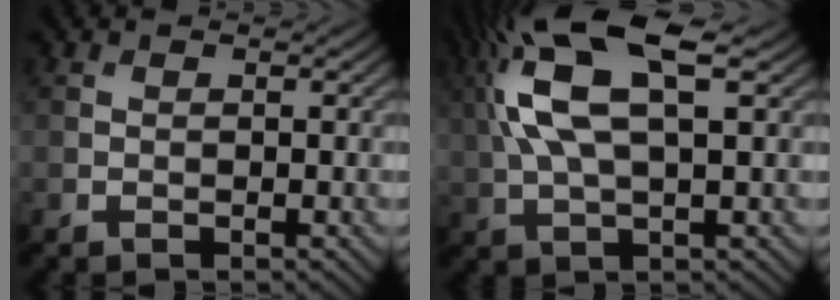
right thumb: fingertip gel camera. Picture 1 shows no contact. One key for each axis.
{"total": 12.4, "fx": 3.8, "fy": 4.5, "fz": 11.0, "tx": -0.246, "ty": 0.014, "tz": 0.072}